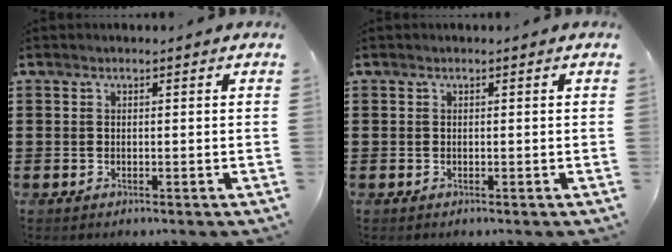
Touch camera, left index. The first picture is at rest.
{"total": 0.0}